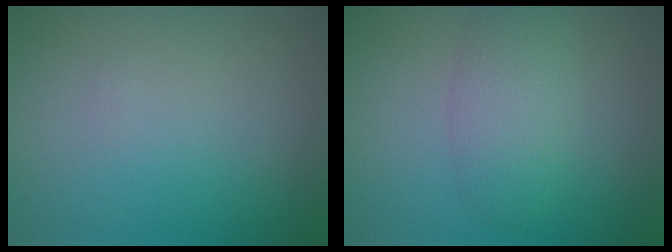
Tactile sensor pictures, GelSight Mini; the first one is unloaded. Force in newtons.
{"total": 3.6, "press": 3.6, "slide": 0.1}